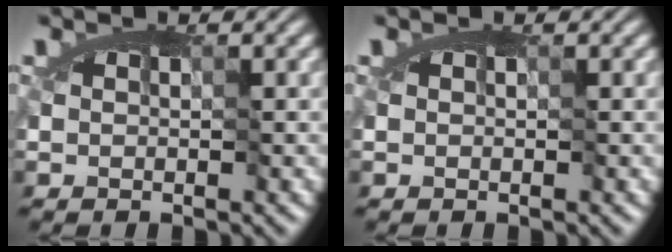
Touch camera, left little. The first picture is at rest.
{"total": 0.0}